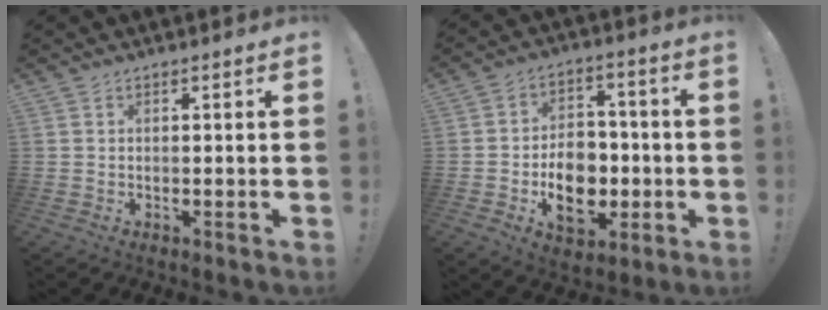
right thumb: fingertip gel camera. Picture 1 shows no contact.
{"total": 13.3, "force": [-3.4, 9.9, 8.2], "torque": [-0.123, 0.019, -0.054]}